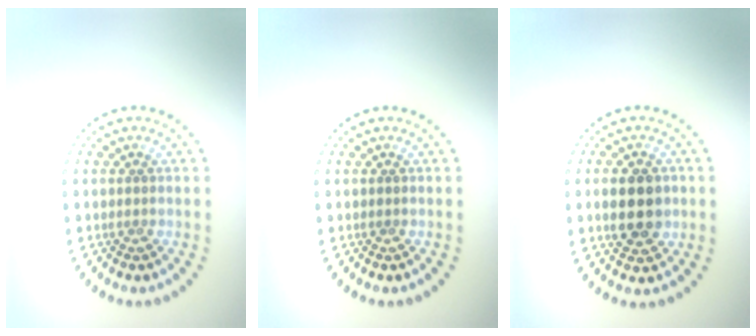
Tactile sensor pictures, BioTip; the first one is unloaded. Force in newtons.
{"total": 0.0}
{"total": 4.6, "press": 4.6, "slide": 0.2}